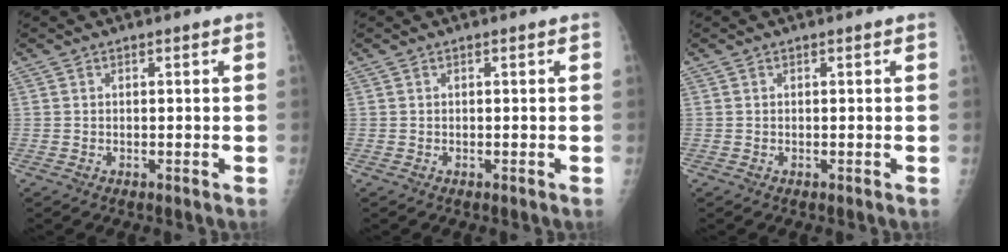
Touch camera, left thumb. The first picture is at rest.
{"total": 0.0}
{"total": 0.0}